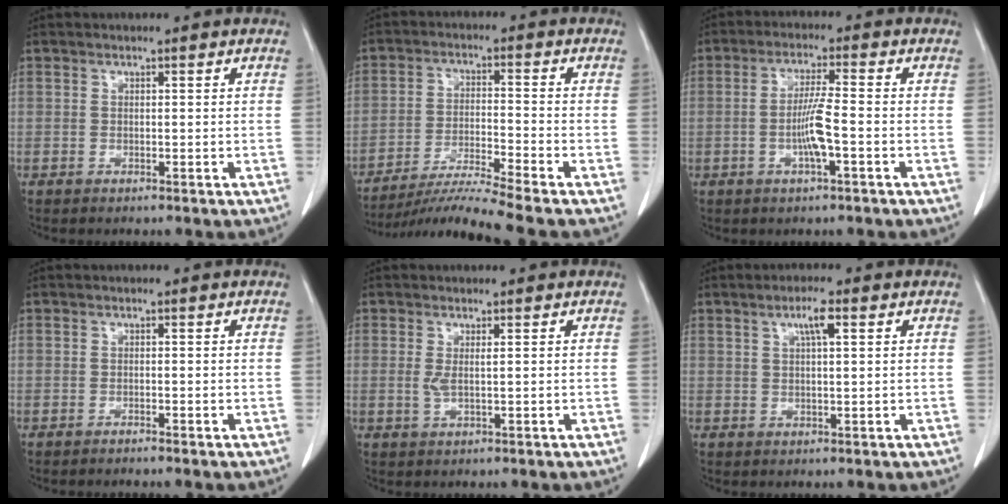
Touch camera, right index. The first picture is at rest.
{"total": 9.9, "force": [-8.7, -3.0, 3.6], "torque": [-0.059, -0.018, -0.156]}
{"total": 5.4, "force": [-1.4, 0.0, 5.2], "torque": [-0.103, 0.002, -0.025]}
{"total": 1.1, "force": [-1.0, -0.2, 0.4], "torque": [-0.008, 0.002, -0.015]}
{"total": 1.8, "force": [0.2, 0.3, 1.8], "torque": [-0.041, -0.002, 0.008]}
{"total": 3.2, "force": [1.3, 0.3, 2.9], "torque": [-0.052, 0.004, 0.022]}